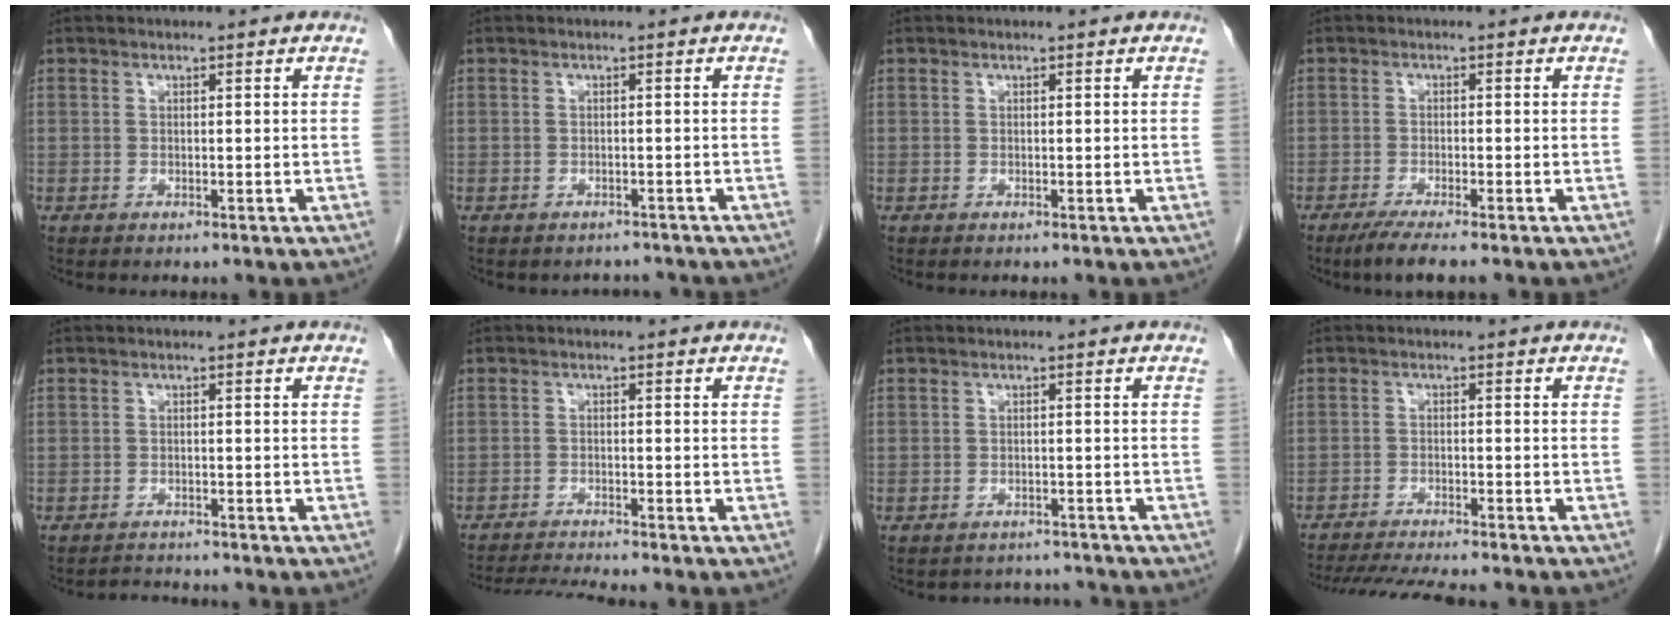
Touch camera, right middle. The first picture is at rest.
{"total": 2.2, "force": [-2.0, 0.9, -0.3], "torque": [0.003, -0.001, -0.029]}
{"total": 0.0}
{"total": 4.4, "force": [-3.3, 0.0, 2.9], "torque": [-0.057, -0.013, -0.058]}
{"total": 2.3, "force": [-2.3, -0.1, -0.3], "torque": [0.001, -0.013, -0.035]}
{"total": 6.2, "force": [-5.8, -1.1, 1.8], "torque": [-0.031, -0.018, -0.097]}
{"total": 4.1, "force": [-3.9, 1.2, -0.6], "torque": [0.005, 0.010, -0.051]}
{"total": 12.9, "force": [-11.6, 1.1, 5.5], "torque": [-0.085, -0.019, -0.167]}